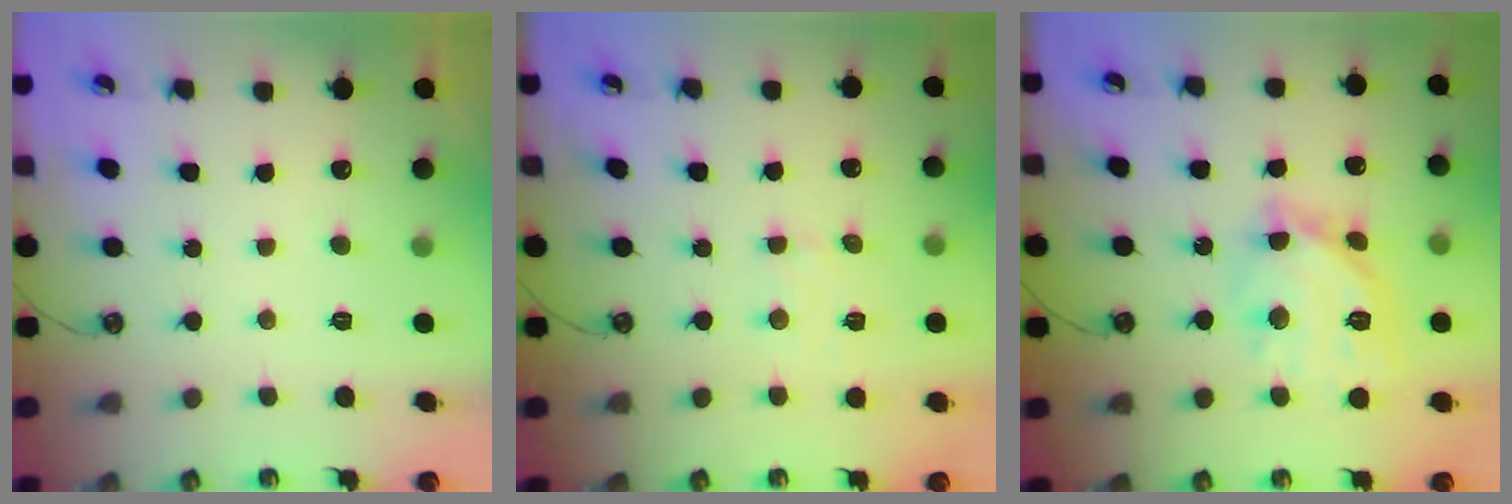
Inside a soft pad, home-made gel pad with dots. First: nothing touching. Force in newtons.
{"total": 3.4, "press": 3.4, "slide": 0.5}
{"total": 16.5, "press": 16.5, "slide": 1.3}